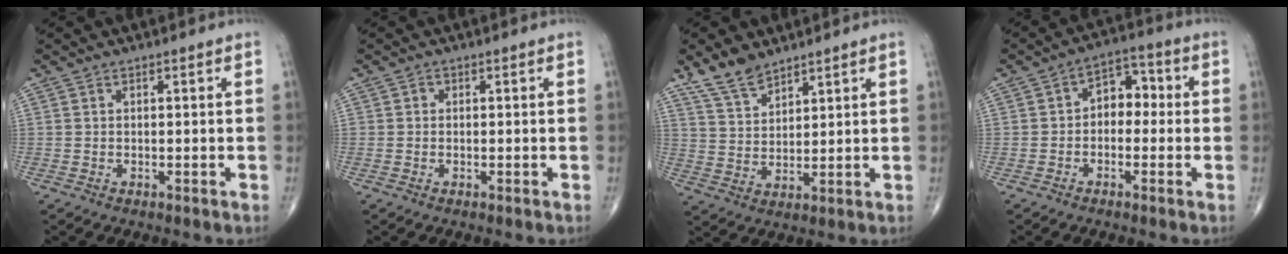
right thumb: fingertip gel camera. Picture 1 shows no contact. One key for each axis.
{"total": 0.9, "fx": 0.0, "fy": 0.8, "fz": 0.3, "tx": 0.003, "ty": 0.003, "tz": -0.002}
{"total": 6.9, "fx": 5.5, "fy": 3.2, "fz": 2.8, "tx": -0.038, "ty": -0.027, "tz": 0.111}
{"total": 6.5, "fx": -0.3, "fy": 4.7, "fz": 4.5, "tx": -0.031, "ty": 0.029, "tz": -0.021}